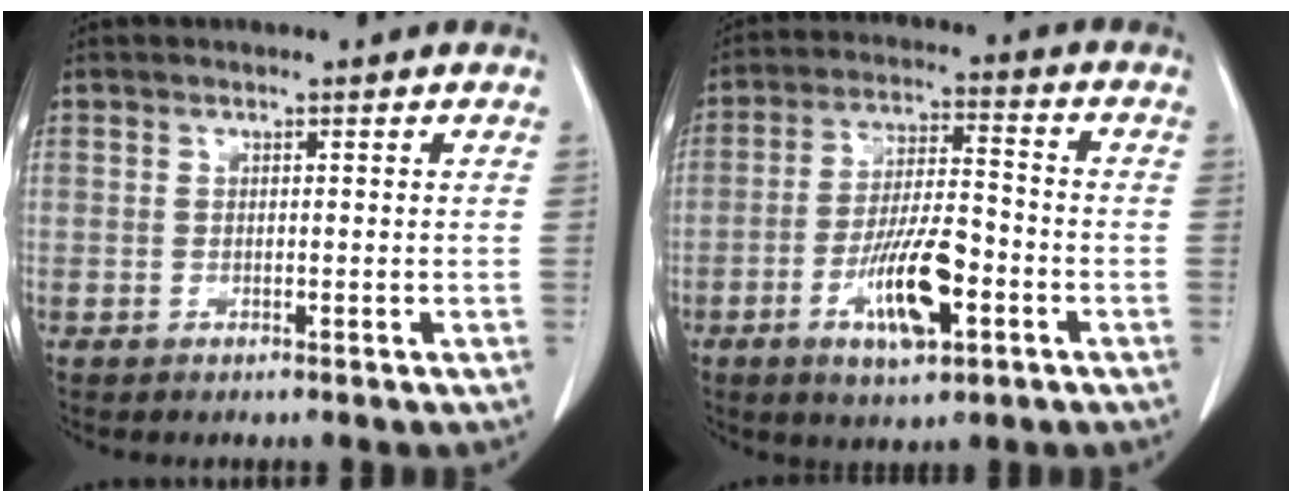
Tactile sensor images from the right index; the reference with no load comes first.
{"total": 11.1, "force": [-4.4, 3.0, 9.7], "torque": [-0.184, -0.003, -0.076]}